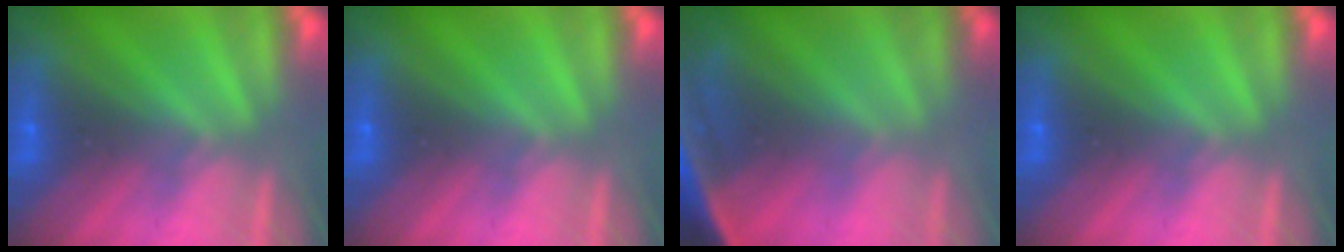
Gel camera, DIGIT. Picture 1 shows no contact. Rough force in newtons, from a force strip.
{"total": 0.0}
{"total": 7.3}
{"total": 0.0}